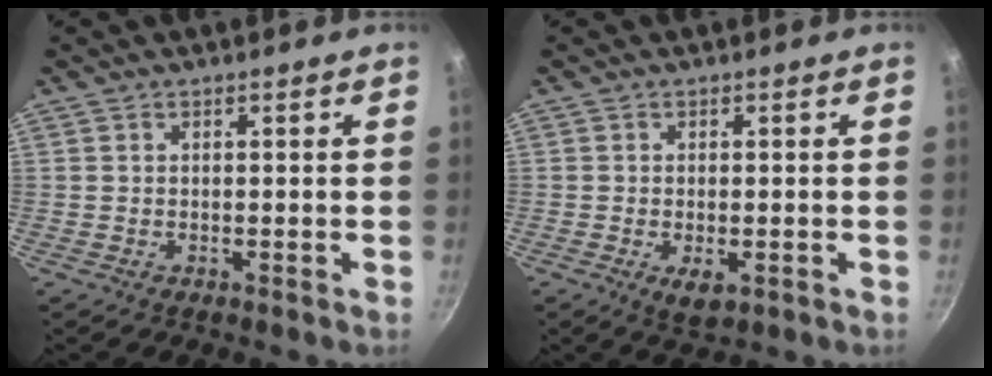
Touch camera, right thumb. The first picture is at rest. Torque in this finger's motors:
{"motor_torque": [-0.26, 0.04, -0.03, -0.11, 0.00]}